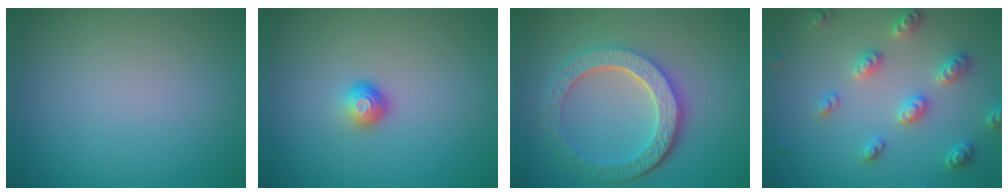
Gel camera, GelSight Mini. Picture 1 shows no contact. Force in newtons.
{"total": 1.6, "press": 1.1, "slide": 1.2}
{"total": 6.3, "press": 4.6, "slide": 4.2}
{"total": 3.3, "press": 3.2, "slide": 0.9}